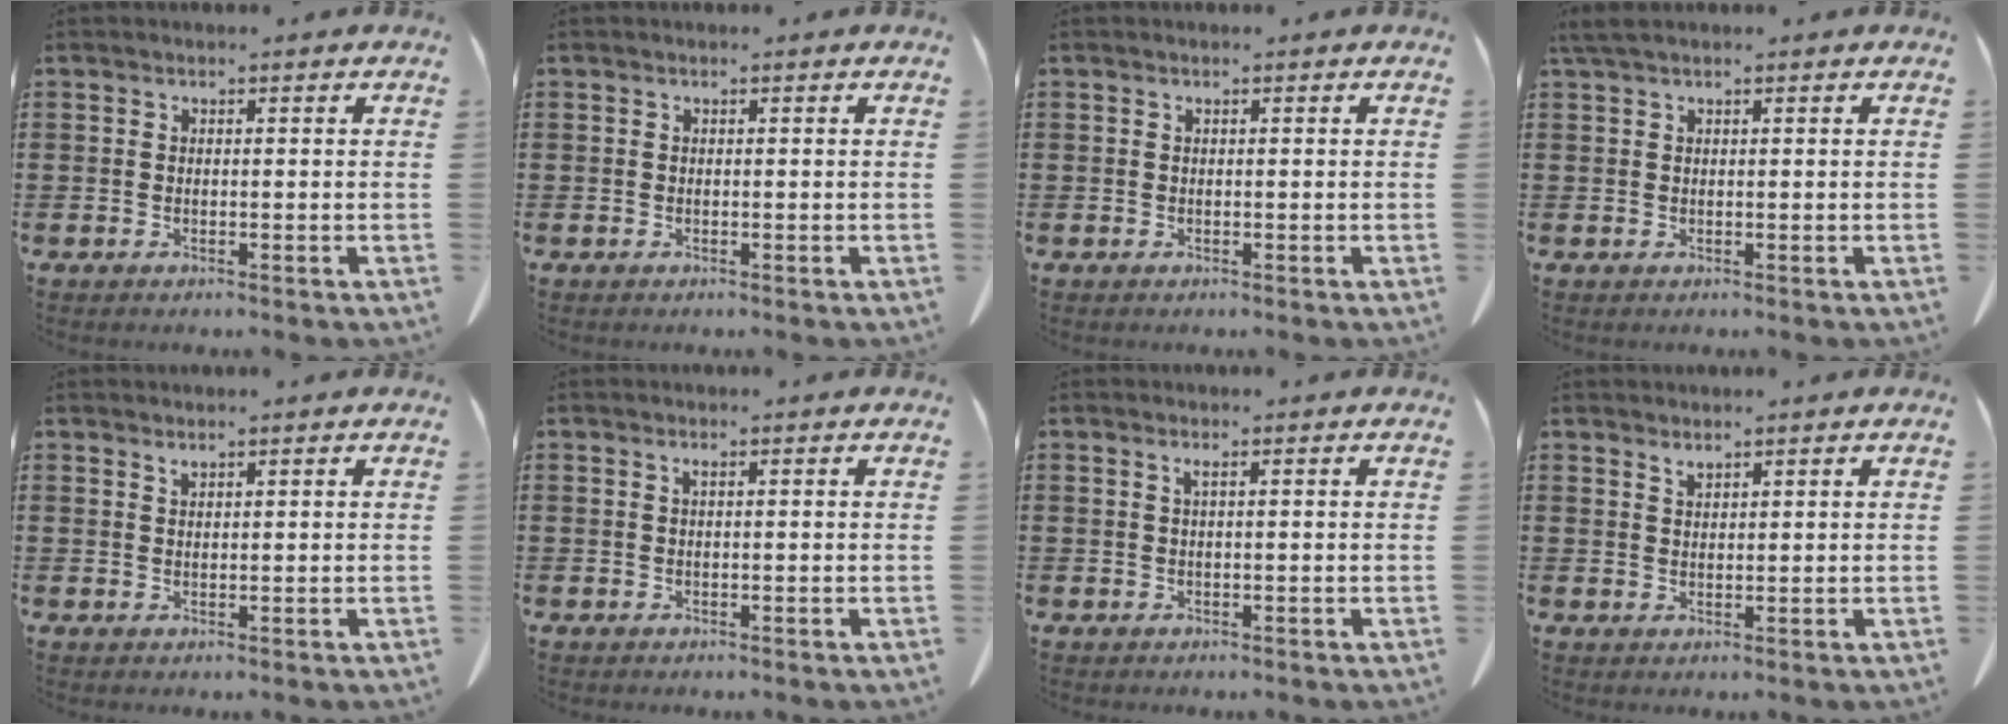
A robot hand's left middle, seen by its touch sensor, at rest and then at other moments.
{"total": 0.0}
{"total": 0.0}
{"total": 1.5, "force": [1.0, 0.2, 1.1], "torque": [-0.025, -0.001, 0.020]}
{"total": 1.0, "force": [0.9, 0.0, 0.4], "torque": [-0.011, -0.004, 0.019]}
{"total": 0.6, "force": [0.3, 0.0, 0.5], "torque": [-0.012, -0.003, 0.007]}
{"total": 0.9, "force": [0.3, -0.1, 0.9], "torque": [-0.017, -0.004, 0.007]}
{"total": 1.4, "force": [1.4, 0.2, 0.4], "torque": [-0.010, -0.003, 0.027]}